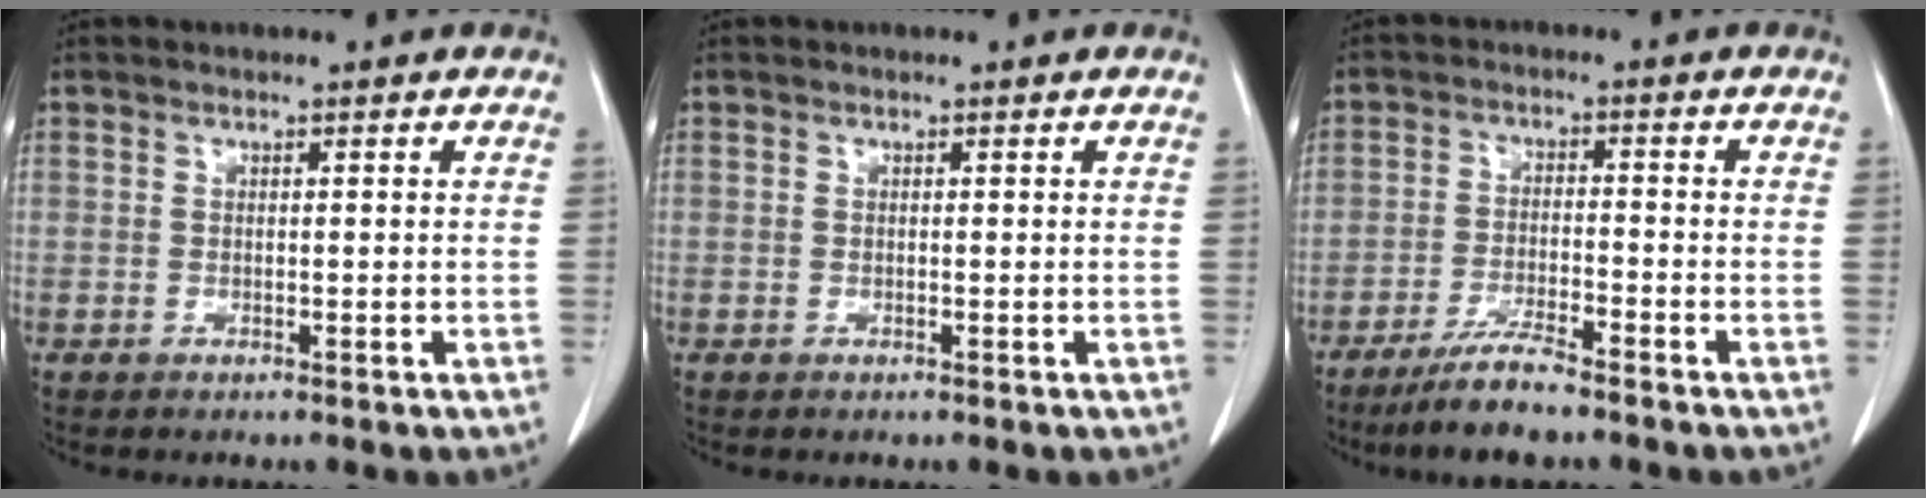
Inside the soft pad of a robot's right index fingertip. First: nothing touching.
{"total": 0.0}
{"total": 6.3, "force": [-5.1, 0.7, 3.7], "torque": [-0.076, -0.015, -0.095]}